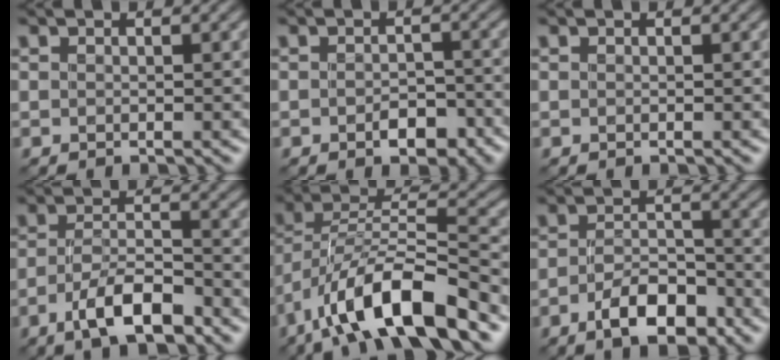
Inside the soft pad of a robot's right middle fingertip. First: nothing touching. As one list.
[{"total": 2.6, "force": [-1.3, 1.3, 1.7], "torque": [-0.026, 0.002, -0.020]}, {"total": 0.0}, {"total": 5.7, "force": [-3.6, 1.7, 4.1], "torque": [-0.076, 0.005, -0.067]}, {"total": 11.0, "force": [-6.8, 3.4, 7.9], "torque": [-0.134, 0.010, -0.133]}, {"total": 5.0, "force": [-2.9, 2.0, 3.5], "torque": [-0.060, 0.003, -0.052]}]